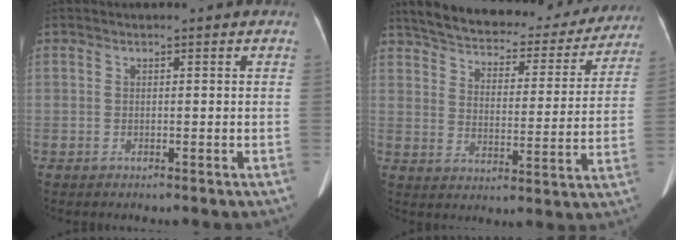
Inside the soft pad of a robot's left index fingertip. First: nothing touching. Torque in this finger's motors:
{"motor_torque": [0.94, -1.20, 0.46, 0.01]}